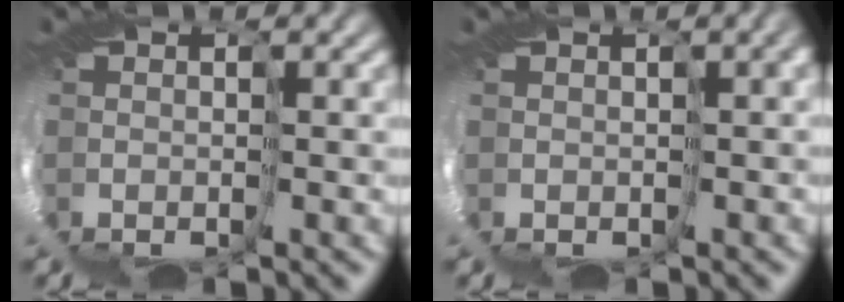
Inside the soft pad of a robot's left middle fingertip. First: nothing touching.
{"total": 1.1, "force": [-0.1, 0.0, 1.1], "torque": [-0.015, 0.005, 0.014]}